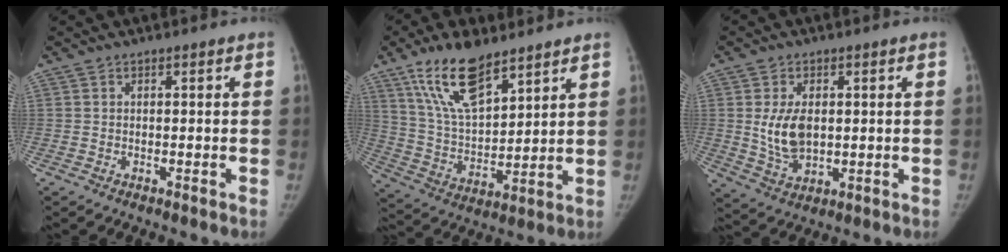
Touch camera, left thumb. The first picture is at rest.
{"total": 15.4, "force": [10.2, 6.1, 9.8], "torque": [-0.152, -0.046, 0.201]}
{"total": 8.1, "force": [0.8, 5.0, 6.3], "torque": [-0.107, -0.011, 0.027]}